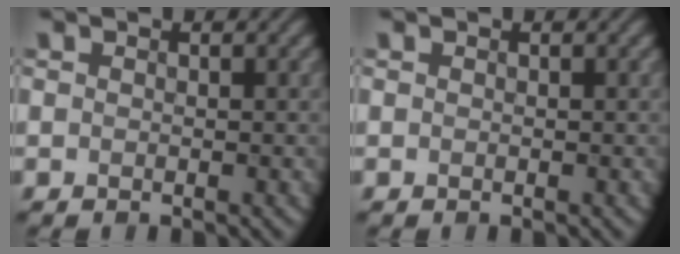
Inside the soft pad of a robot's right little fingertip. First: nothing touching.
{"total": 0.0}